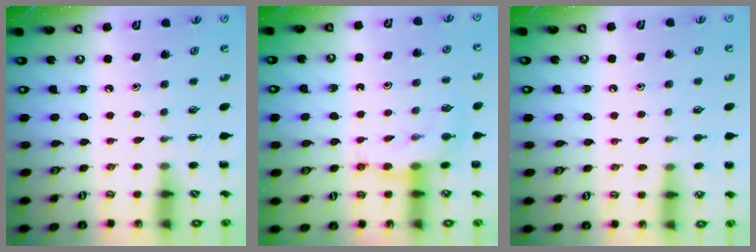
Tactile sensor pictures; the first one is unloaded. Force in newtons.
{"total": 8.5, "press": 8.4, "slide": 0.7}
{"total": 5.6, "press": 5.3, "slide": 1.9}